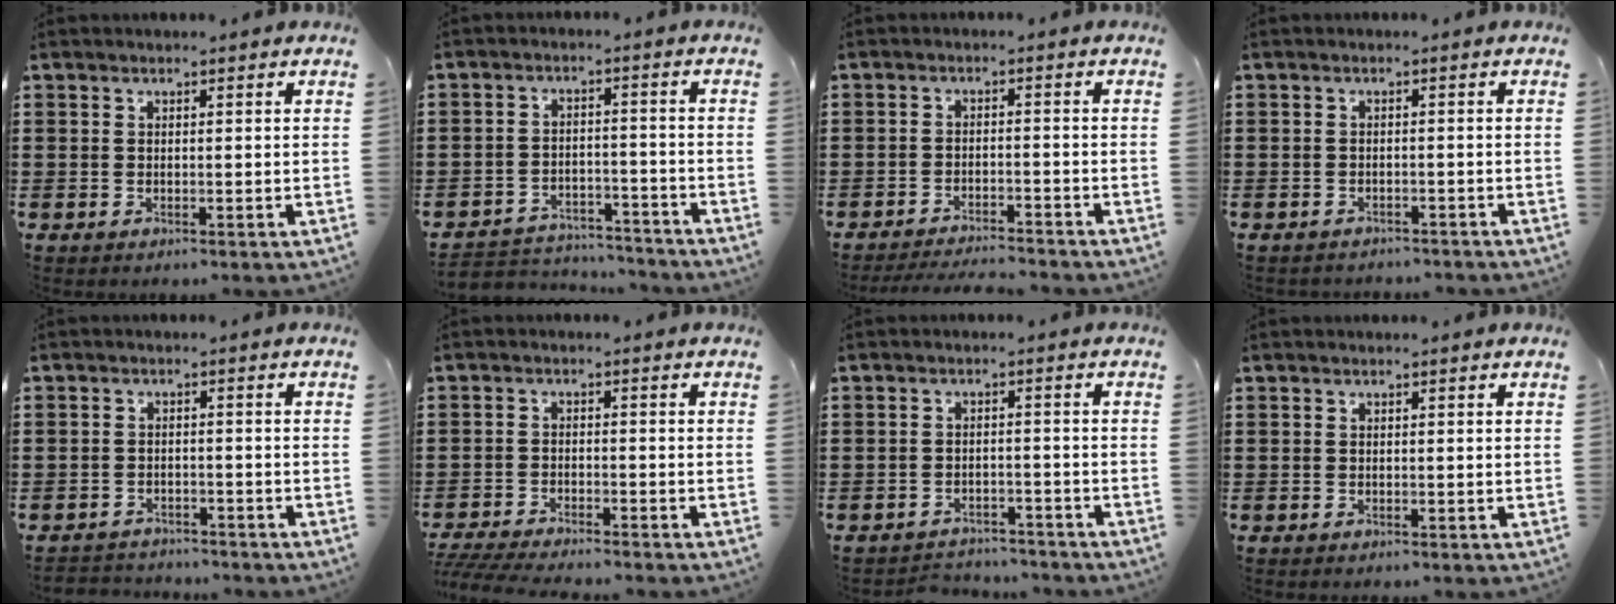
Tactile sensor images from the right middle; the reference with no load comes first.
{"total": 4.2, "force": [-4.1, 1.1, -0.1], "torque": [-0.011, 0.005, -0.090]}
{"total": 3.4, "force": [-3.4, 0.0, 0.5], "torque": [-0.010, 0.001, -0.070]}
{"total": 1.3, "force": [-1.3, 0.2, -0.1], "torque": [-0.004, 0.003, -0.029]}
{"total": 2.5, "force": [-2.4, 0.6, -0.4], "torque": [-0.001, 0.001, -0.055]}
{"total": 3.8, "force": [-3.7, 0.0, 0.8], "torque": [-0.028, -0.008, -0.081]}
{"total": 2.9, "force": [-2.8, 0.5, -0.2], "torque": [-0.005, 0.000, -0.062]}
{"total": 0.0}